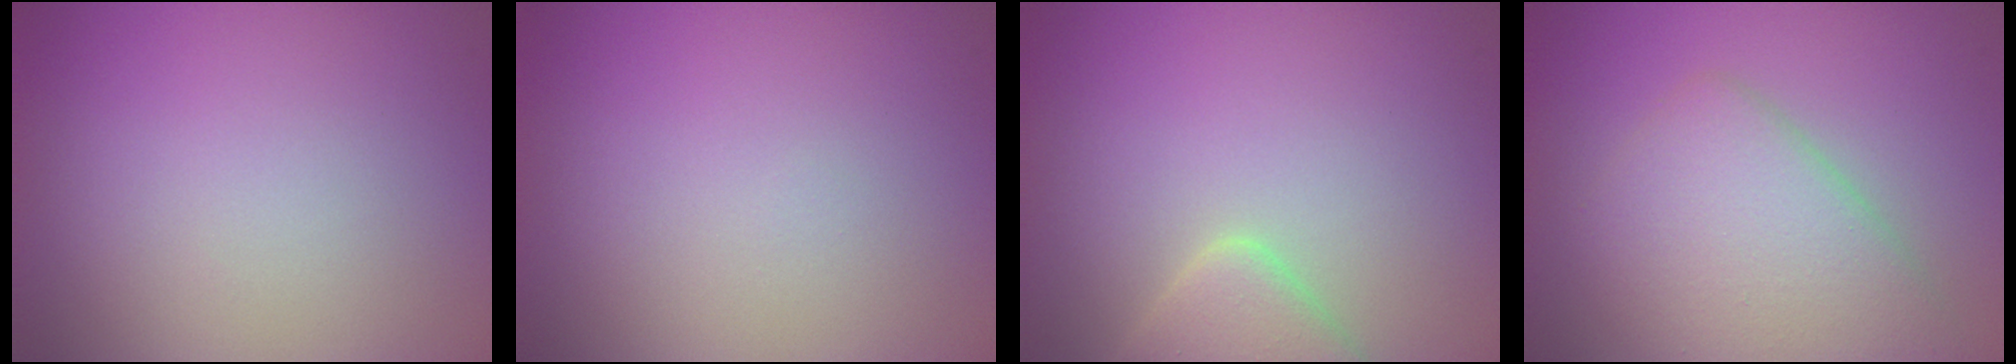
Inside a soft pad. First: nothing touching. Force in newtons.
{"total": 0.0}
{"total": 3.7, "press": 3.7, "slide": 0.2}
{"total": 5.2, "press": 5.2, "slide": 0.5}